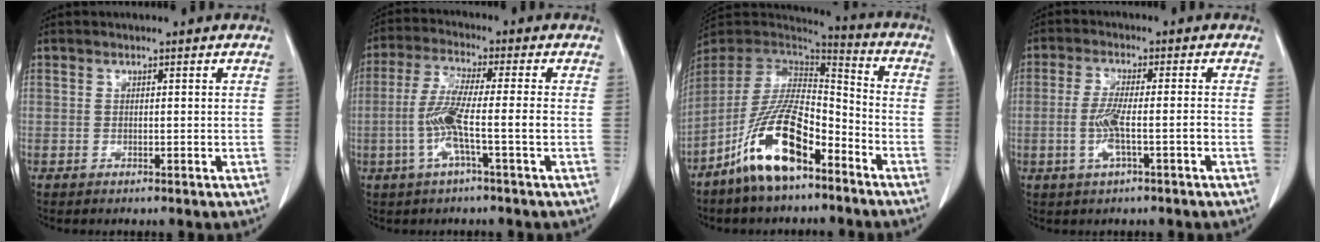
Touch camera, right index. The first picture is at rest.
{"total": 7.7, "force": [-1.9, -0.4, 7.4], "torque": [-0.153, 0.000, -0.042]}
{"total": 14.5, "force": [-8.6, 4.6, 10.7], "torque": [-0.209, 0.001, -0.159]}
{"total": 5.4, "force": [-1.7, 0.4, 5.1], "torque": [-0.104, -0.001, -0.031]}